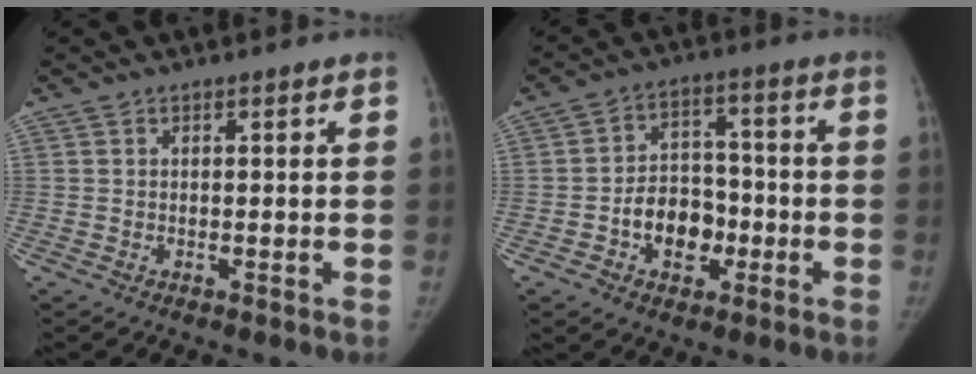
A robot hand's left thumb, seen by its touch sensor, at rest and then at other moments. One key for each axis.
{"total": 10.1, "fx": -3.1, "fy": 7.4, "fz": 6.1, "tx": -0.057, "ty": 0.032, "tz": -0.050}